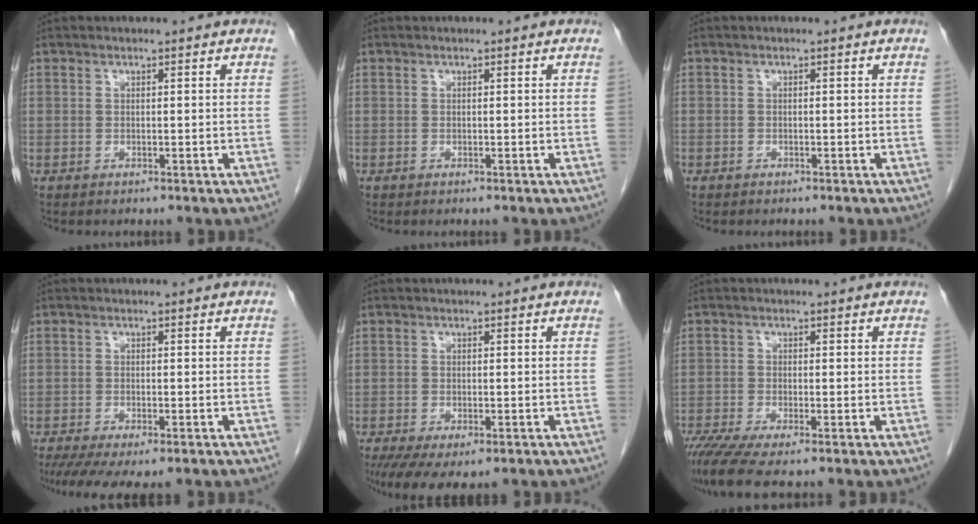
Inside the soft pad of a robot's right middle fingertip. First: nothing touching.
{"total": 0.0}
{"total": 0.5, "force": [-0.4, 0.4, 0.0], "torque": [-0.007, 0.003, -0.009]}
{"total": 9.2, "force": [-7.1, 2.0, 5.5], "torque": [-0.088, -0.017, -0.108]}
{"total": 8.5, "force": [-5.7, 3.1, 5.5], "torque": [-0.093, -0.020, -0.086]}
{"total": 5.6, "force": [-4.3, 0.2, 3.7], "torque": [-0.062, -0.014, -0.077]}